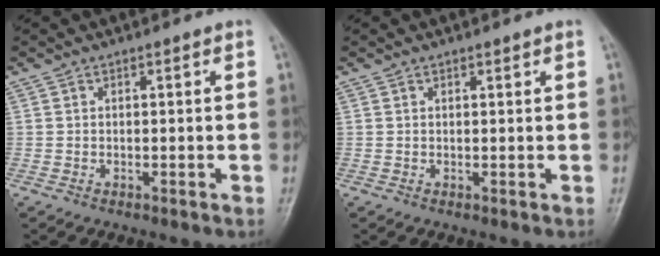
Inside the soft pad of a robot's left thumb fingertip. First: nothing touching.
{"total": 0.8, "force": [0.6, 0.3, 0.5], "torque": [-0.006, -0.002, 0.008]}